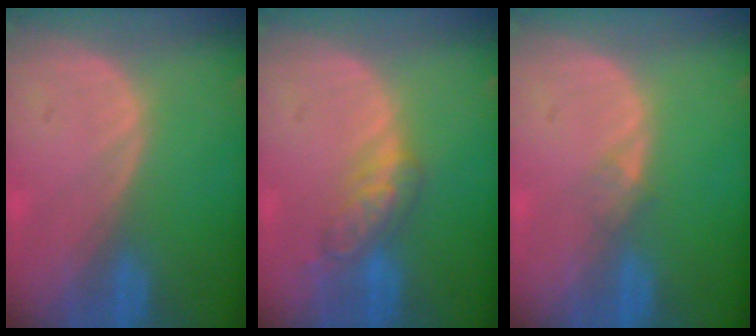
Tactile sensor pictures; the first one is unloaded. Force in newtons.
{"total": 5.3, "press": 5.1, "slide": 1.7}
{"total": 1.1, "press": 1.0, "slide": 0.1}